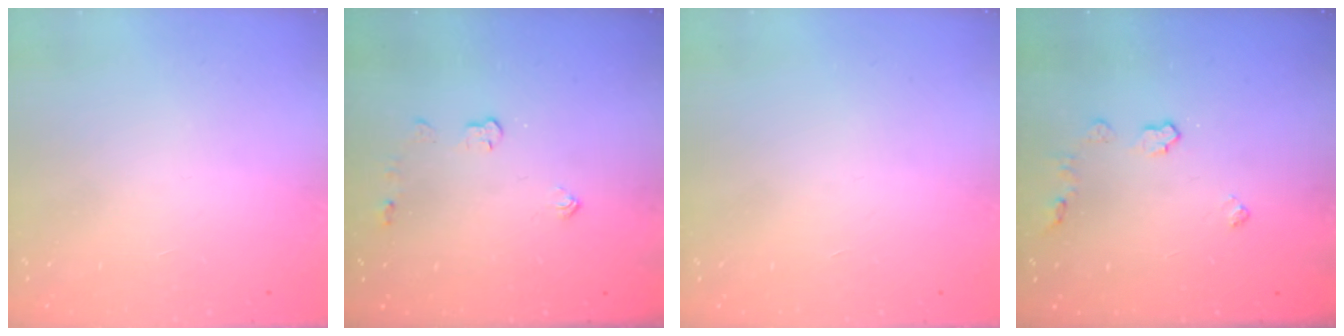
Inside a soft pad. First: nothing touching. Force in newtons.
{"total": 3.6, "press": 3.5, "slide": 0.6}
{"total": 0.0}
{"total": 5.4, "press": 5.3, "slide": 0.7}